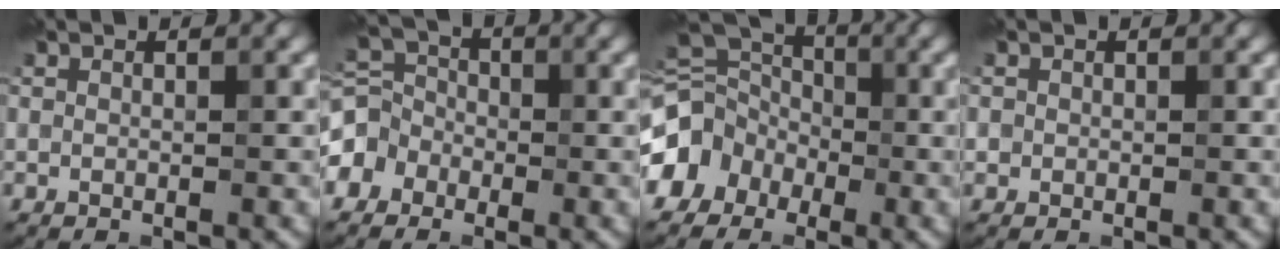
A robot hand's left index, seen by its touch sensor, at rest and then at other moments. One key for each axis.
{"total": 5.1, "fx": -2.2, "fy": 4.4, "fz": 1.5, "tx": -0.015, "ty": 0.017, "tz": -0.062}
{"total": 11.3, "fx": -4.5, "fy": 9.4, "fz": 4.4, "tx": -0.100, "ty": -0.002, "tz": -0.103}
{"total": 0.5, "fx": -0.1, "fy": 0.5, "fz": -0.1, "tx": 0.007, "ty": -0.001, "tz": -0.002}